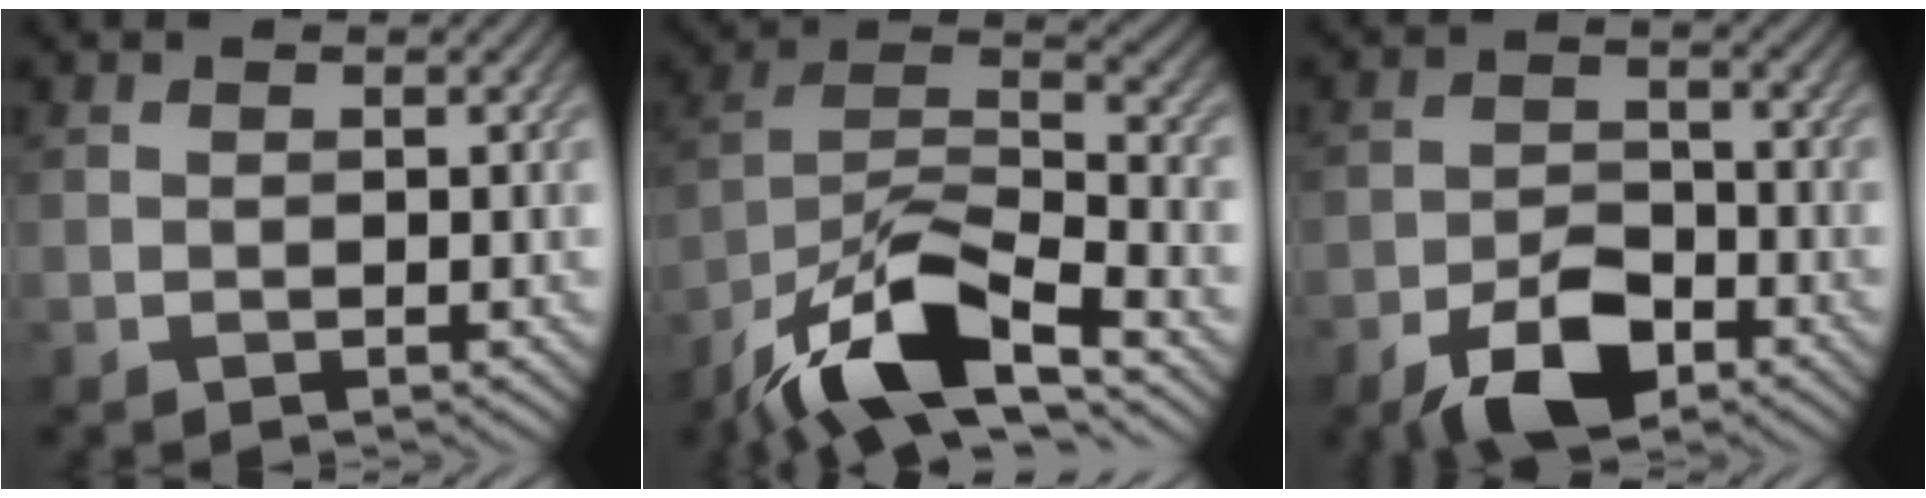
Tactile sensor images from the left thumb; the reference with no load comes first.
{"total": 13.4, "force": [-9.3, 4.0, 8.8], "torque": [-0.174, -0.005, -0.184]}
{"total": 7.4, "force": [-4.8, 3.3, 4.6], "torque": [-0.081, 0.002, -0.095]}